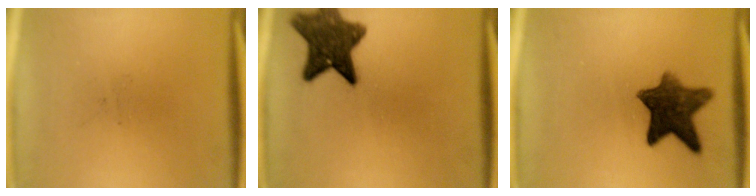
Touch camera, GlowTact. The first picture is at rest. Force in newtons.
{"total": 9.9}
{"total": 9.9}